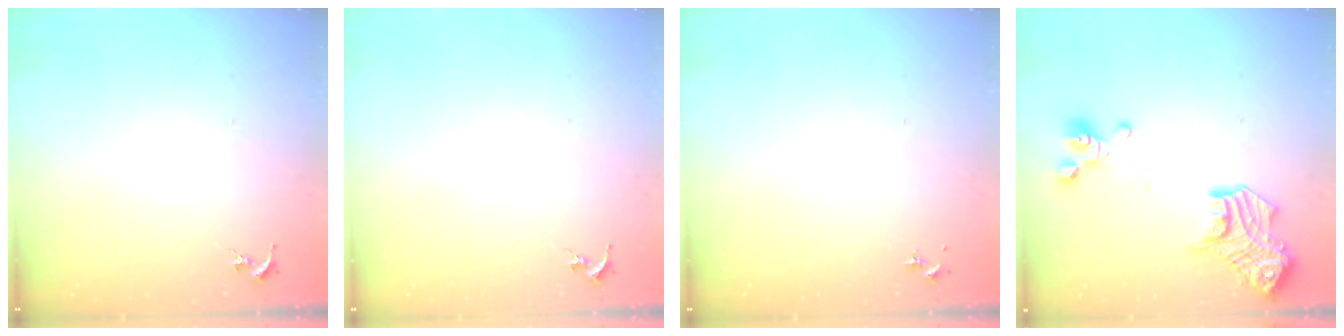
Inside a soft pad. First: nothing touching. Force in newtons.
{"total": 0.0}
{"total": 0.0}
{"total": 20.7, "press": 20.7, "slide": 1.8}